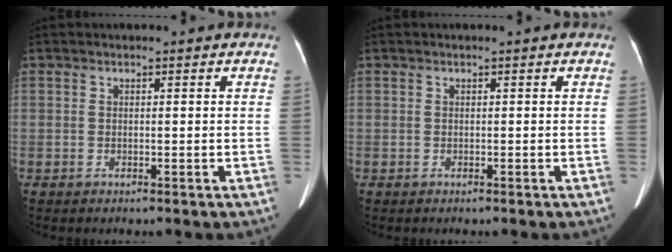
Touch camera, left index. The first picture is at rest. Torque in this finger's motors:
{"motor_torque": [-0.01, 0.01, 0.00, 0.00]}